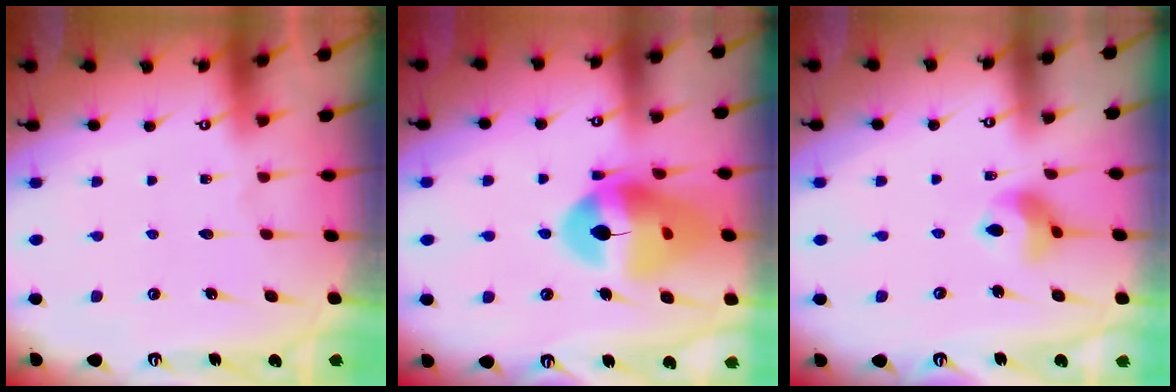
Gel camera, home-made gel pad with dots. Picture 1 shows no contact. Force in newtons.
{"total": 17.4, "press": 17.2, "slide": 2.1}
{"total": 7.7, "press": 7.7, "slide": 0.9}